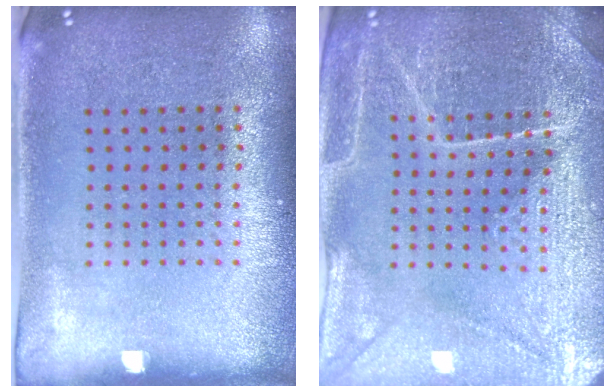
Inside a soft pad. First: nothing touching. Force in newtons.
{"total": 4.4, "press": 4.3, "slide": 1.1}